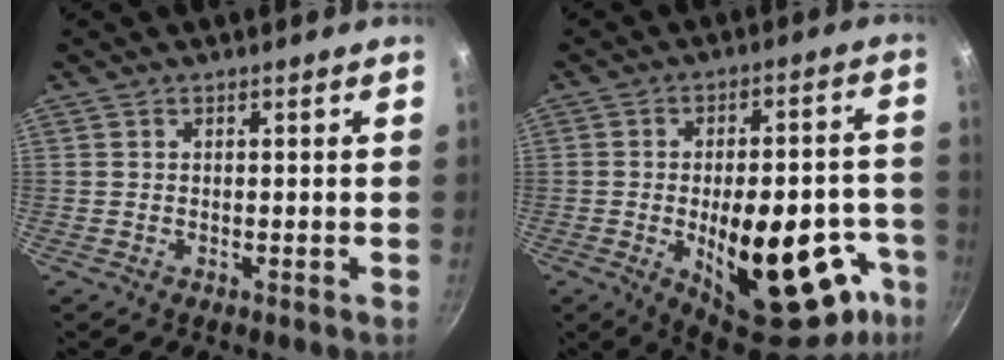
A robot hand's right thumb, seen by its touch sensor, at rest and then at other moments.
{"total": 26.7, "force": [-8.9, 12.2, 22.0], "torque": [-0.245, 0.024, -0.101]}